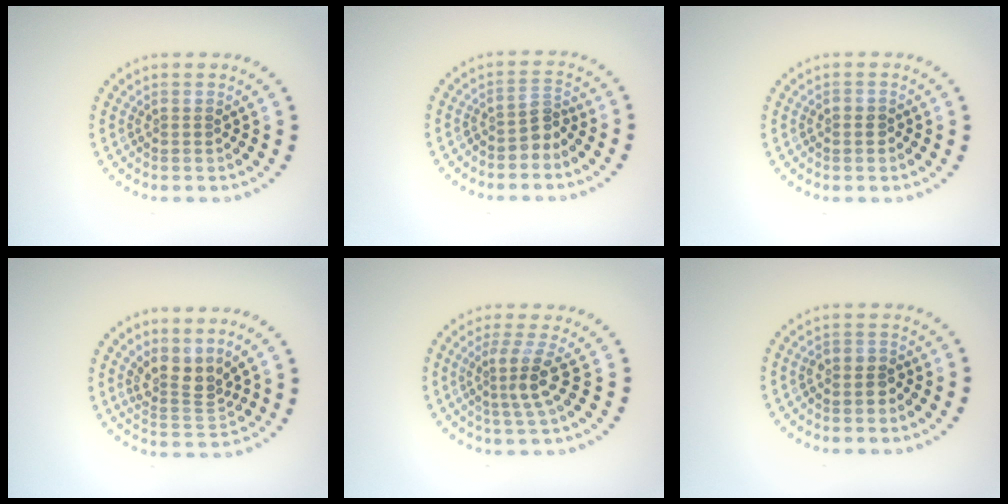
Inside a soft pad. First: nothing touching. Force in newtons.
{"total": 2.0, "press": 1.5, "slide": 1.3}
{"total": 0.6, "press": 0.5, "slide": 0.2}
{"total": 2.9, "press": 2.2, "slide": 1.9}
{"total": 3.1, "press": 2.3, "slide": 2.1}
{"total": 1.9, "press": 1.7, "slide": 0.8}